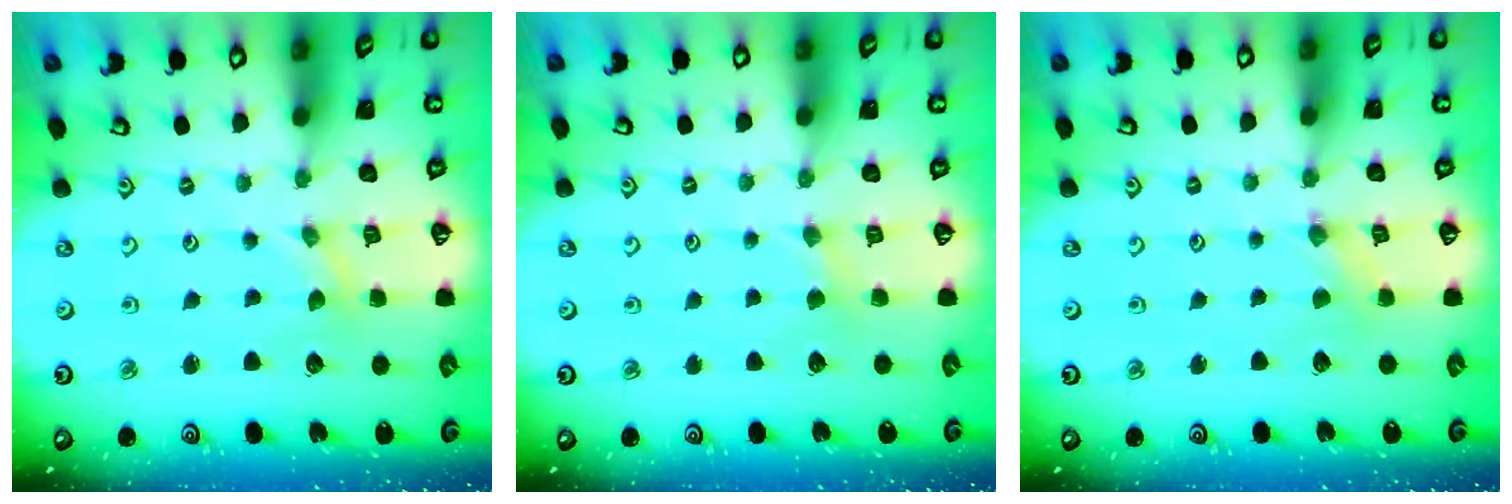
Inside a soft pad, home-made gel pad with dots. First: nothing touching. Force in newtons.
{"total": 2.6, "press": 2.6, "slide": 0.4}
{"total": 0.0}